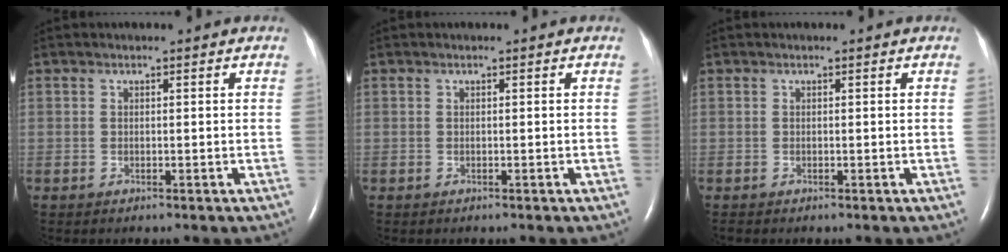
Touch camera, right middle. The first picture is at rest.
{"total": 0.0}
{"total": 0.0}